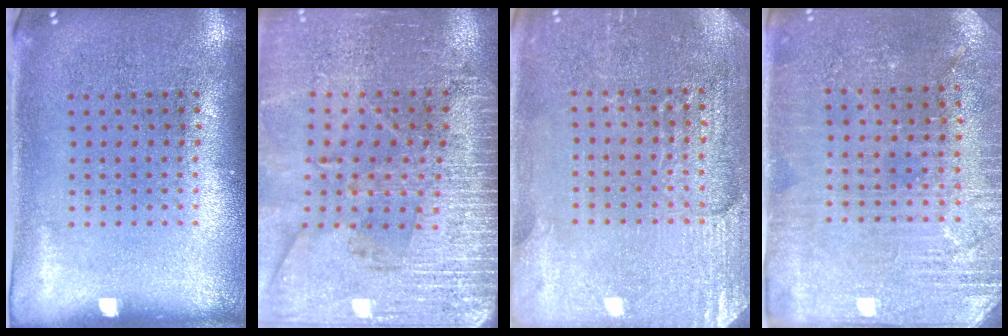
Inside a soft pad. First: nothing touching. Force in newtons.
{"total": 3.0, "press": 3.0, "slide": 0.2}
{"total": 2.9, "press": 2.9, "slide": 0.3}
{"total": 2.9, "press": 2.9, "slide": 0.4}